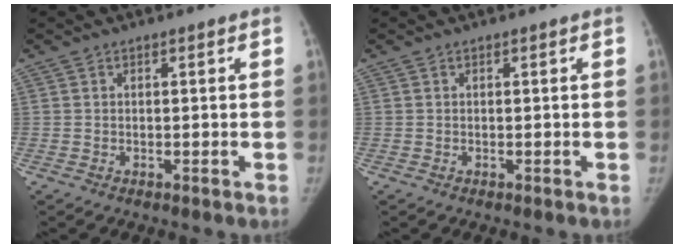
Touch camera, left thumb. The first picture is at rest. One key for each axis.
{"total": 0.0}